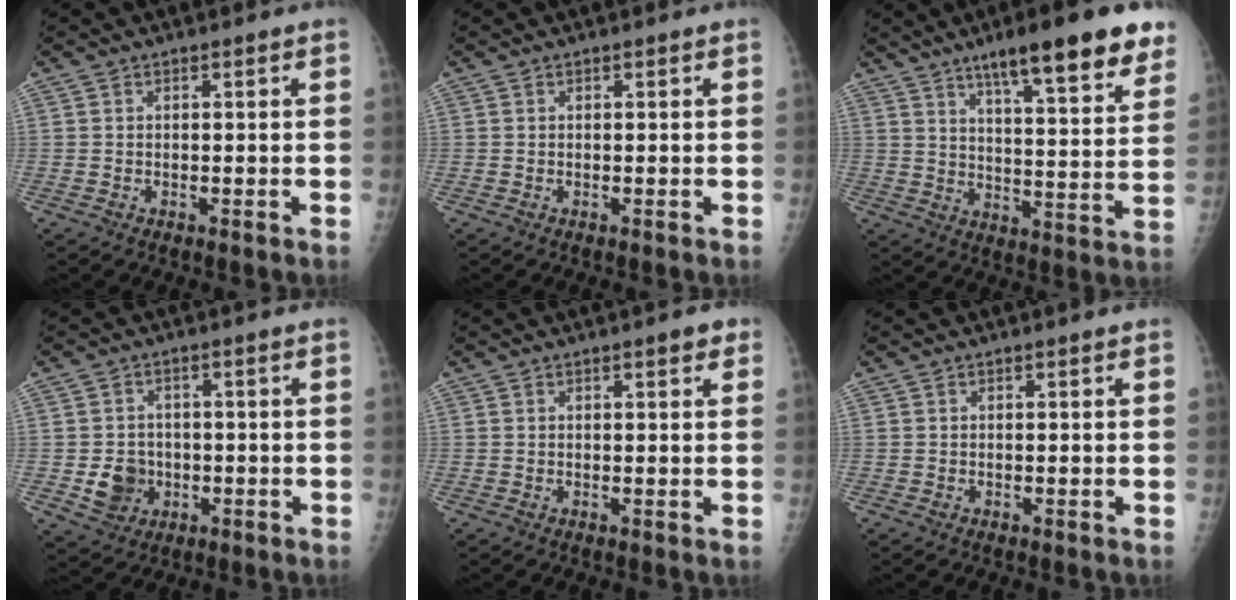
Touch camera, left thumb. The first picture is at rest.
{"total": 0.0}
{"total": 18.7, "force": [12.3, 3.7, 13.6], "torque": [-0.162, -0.050, 0.180]}
{"total": 5.9, "force": [-1.4, 5.3, 2.2], "torque": [-0.012, 0.008, -0.017]}
{"total": 2.0, "force": [1.0, 0.6, 1.5], "torque": [-0.011, 0.000, 0.011]}
{"total": 0.0}